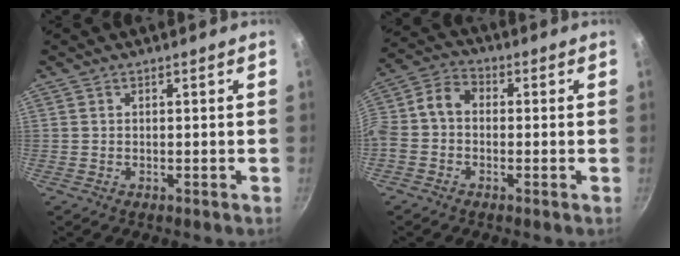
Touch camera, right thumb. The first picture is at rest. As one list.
[{"total": 7.5, "force": [-1.1, 5.5, 5.0], "torque": [-0.101, 0.035, -0.041]}]